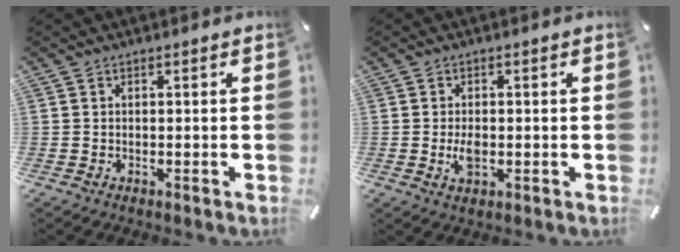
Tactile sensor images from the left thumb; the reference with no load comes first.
{"total": 3.5, "force": [-0.5, 2.1, 2.8], "torque": [-0.056, -0.008, -0.012]}